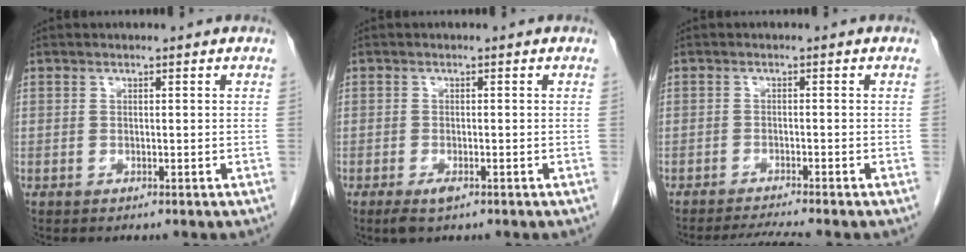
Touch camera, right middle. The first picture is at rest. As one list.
[{"total": 1.9, "force": [-1.1, 0.6, 1.4], "torque": [-0.029, -0.002, -0.017]}, {"total": 3.7, "force": [-3.3, -1.3, 1.0], "torque": [-0.025, -0.018, -0.058]}]